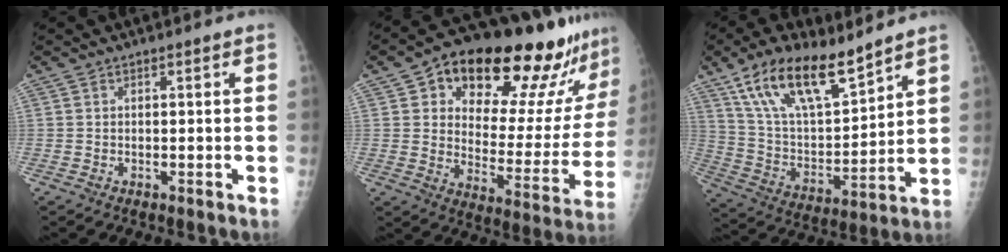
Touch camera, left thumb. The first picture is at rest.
{"total": 26.5, "force": [18.0, 10.2, 16.6], "torque": [-0.196, -0.061, 0.252]}
{"total": 18.5, "force": [12.8, 6.8, 11.5], "torque": [-0.177, -0.056, 0.245]}